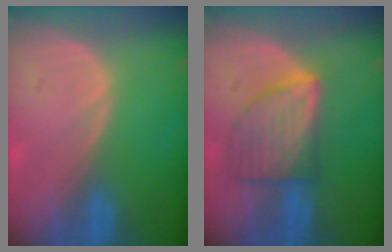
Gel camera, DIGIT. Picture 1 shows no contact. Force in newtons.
{"total": 7.1, "press": 7.1, "slide": 0.1}